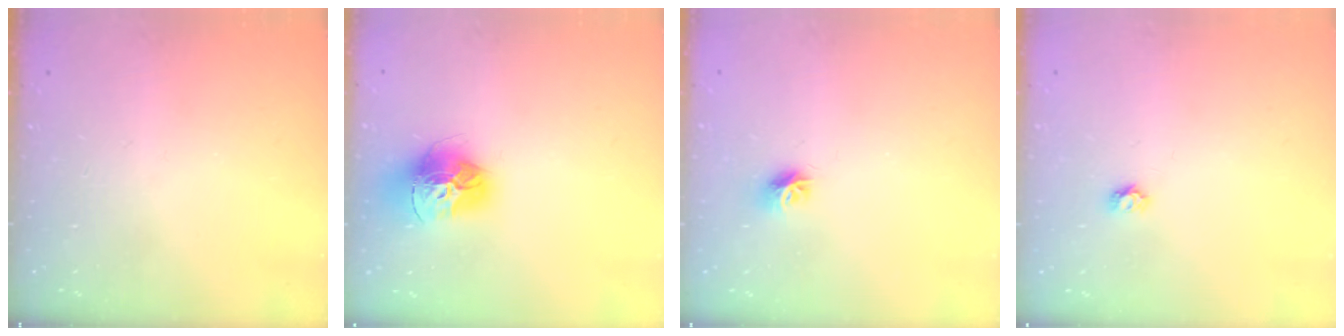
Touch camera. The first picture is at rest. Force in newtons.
{"total": 15.7, "press": 15.6, "slide": 1.7}
{"total": 7.4, "press": 7.3, "slide": 0.6}
{"total": 3.8, "press": 3.8, "slide": 0.3}